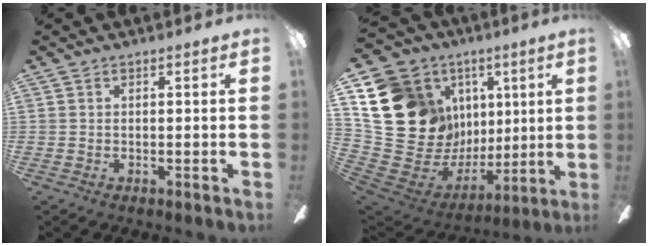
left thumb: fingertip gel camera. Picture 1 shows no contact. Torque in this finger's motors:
{"motor_torque": [2.54, 2.47, 1.88, -0.89, 0.41]}